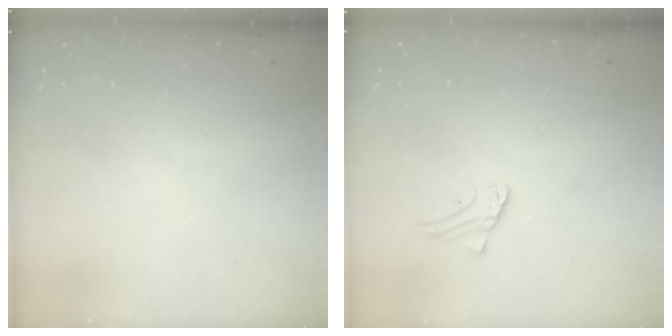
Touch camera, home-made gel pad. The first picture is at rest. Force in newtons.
{"total": 1.9, "press": 1.9, "slide": 0.1}